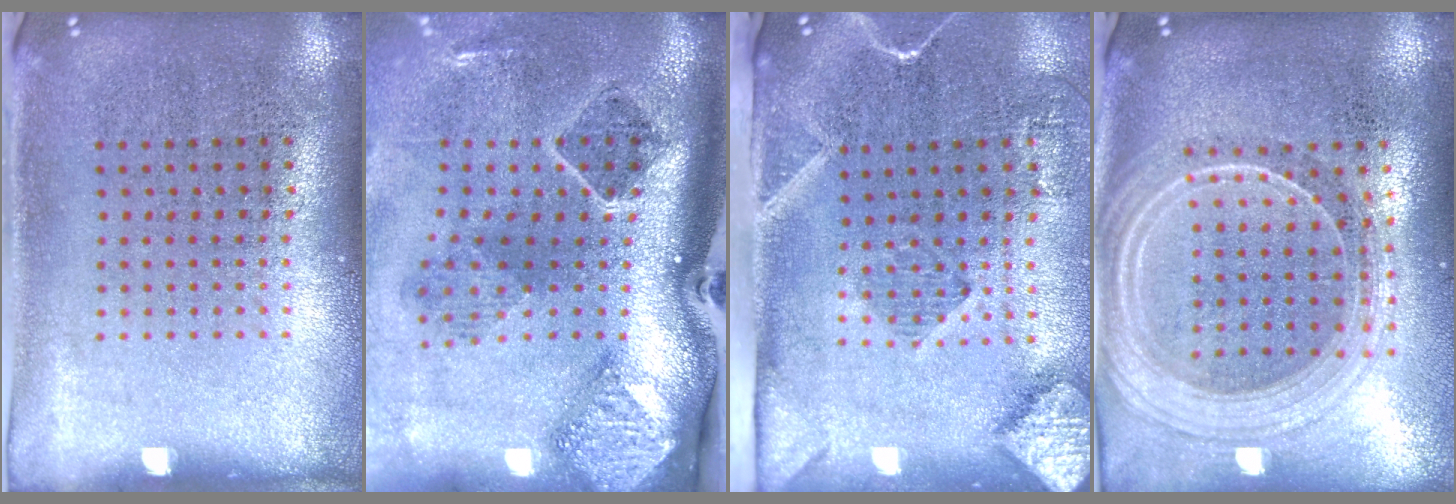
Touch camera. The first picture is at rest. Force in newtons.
{"total": 3.0, "press": 1.9, "slide": 2.3}
{"total": 2.9, "press": 2.1, "slide": 1.9}
{"total": 2.2, "press": 1.9, "slide": 1.0}